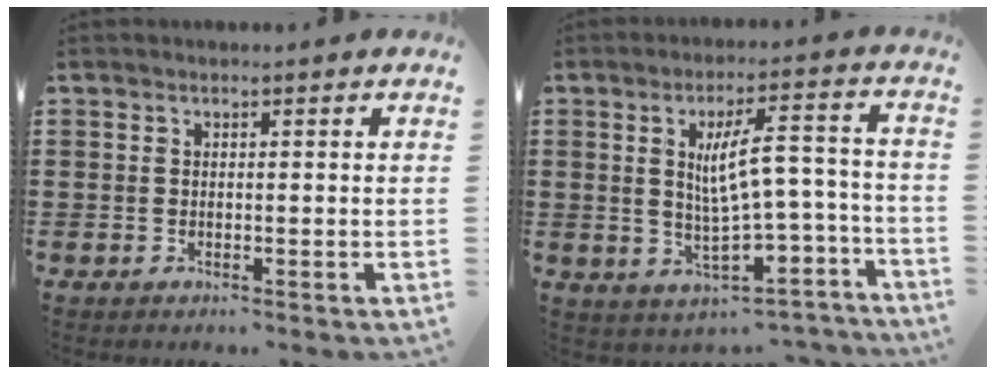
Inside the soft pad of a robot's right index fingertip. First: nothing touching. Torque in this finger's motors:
{"motor_torque": [1.04, 0.22, 0.69, 0.20]}